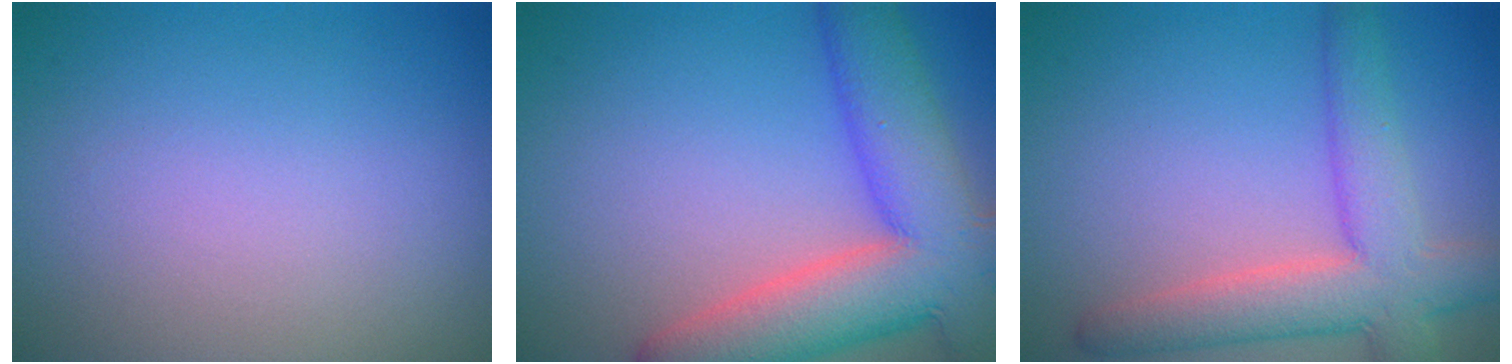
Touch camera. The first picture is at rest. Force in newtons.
{"total": 10.7, "press": 10.7, "slide": 0.7}
{"total": 6.4, "press": 6.4, "slide": 0.4}